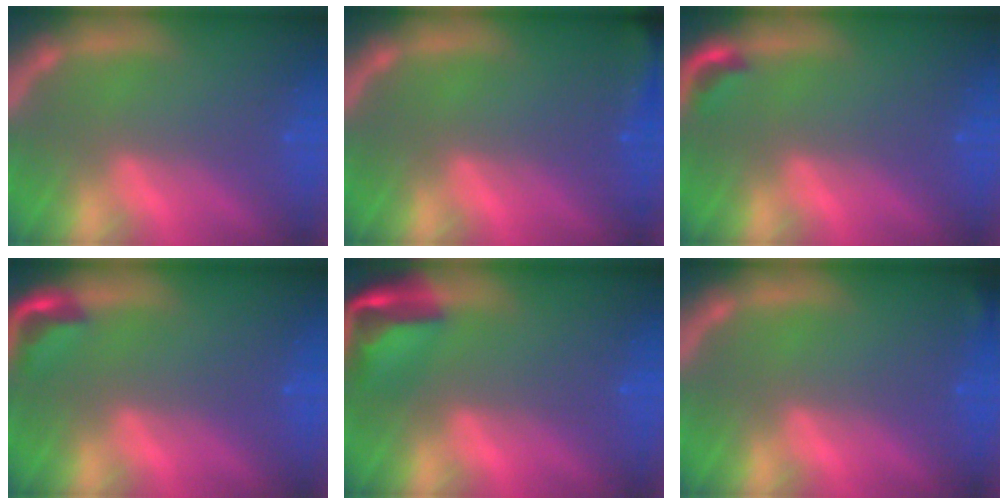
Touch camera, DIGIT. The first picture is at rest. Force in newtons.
{"total": 5.0}
{"total": 1.4}
{"total": 2.4}
{"total": 5.0}
{"total": 0.9}